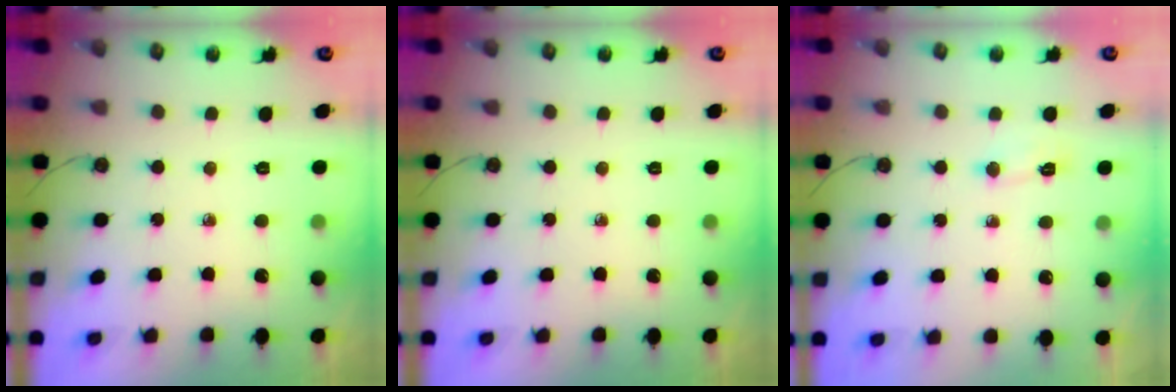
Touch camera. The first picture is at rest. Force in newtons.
{"total": 0.0}
{"total": 3.5, "press": 3.5, "slide": 0.5}